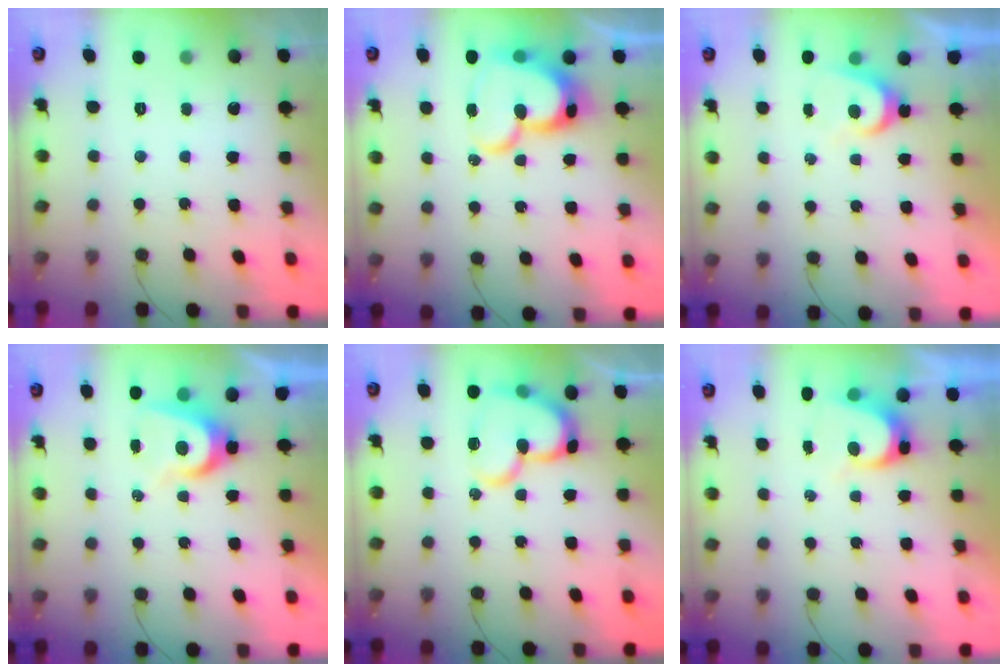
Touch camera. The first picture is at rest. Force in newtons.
{"total": 19.0, "press": 19.0, "slide": 1.3}
{"total": 4.4, "press": 4.4, "slide": 0.5}
{"total": 6.3, "press": 6.3, "slide": 0.4}
{"total": 16.3, "press": 16.2, "slide": 1.6}
{"total": 4.4, "press": 4.4, "slide": 0.5}